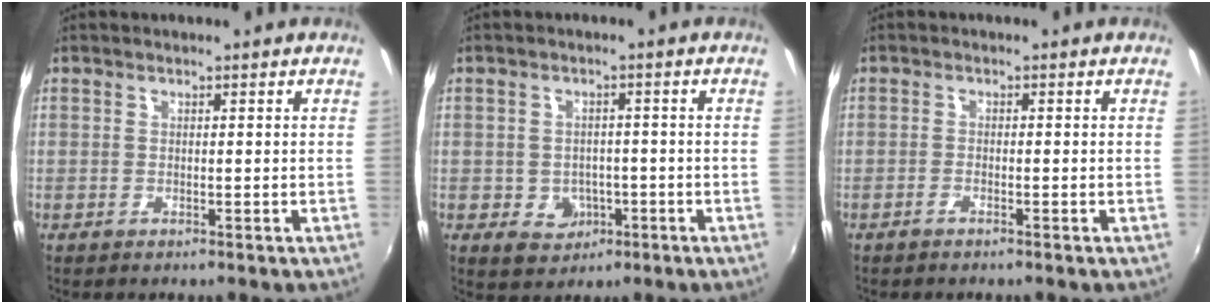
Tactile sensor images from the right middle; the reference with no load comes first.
{"total": 5.2, "force": [-1.7, 4.5, 1.8], "torque": [-0.043, 0.004, -0.012]}
{"total": 1.0, "force": [-0.9, 0.0, 0.5], "torque": [-0.016, 0.000, -0.021]}